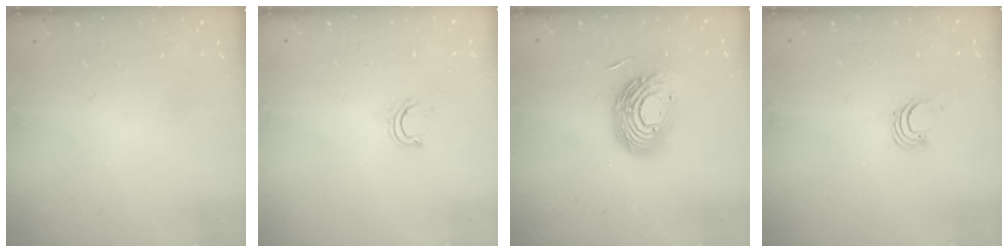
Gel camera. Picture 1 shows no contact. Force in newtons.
{"total": 4.1, "press": 4.0, "slide": 1.0}
{"total": 14.5, "press": 14.5, "slide": 1.0}
{"total": 2.2, "press": 2.2, "slide": 0.2}